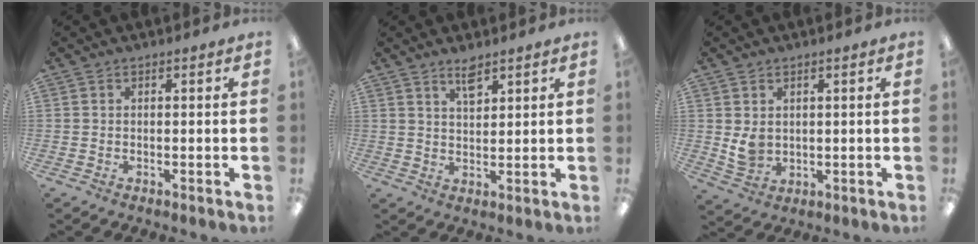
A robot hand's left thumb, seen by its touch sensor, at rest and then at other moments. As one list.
[{"total": 4.7, "force": [3.6, 1.6, 2.6], "torque": [-0.035, -0.019, 0.061]}, {"total": 4.5, "force": [1.7, 3.5, 2.3], "torque": [-0.038, -0.009, 0.031]}]